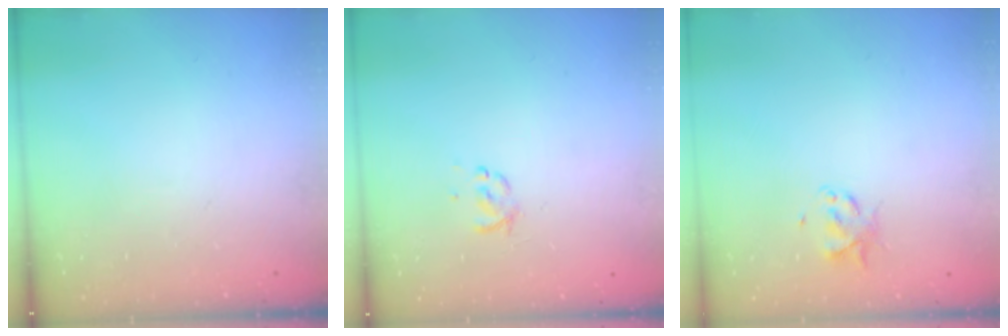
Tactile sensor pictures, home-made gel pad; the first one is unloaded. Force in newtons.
{"total": 0.9, "press": 0.9, "slide": 0.2}
{"total": 2.1, "press": 2.1, "slide": 0.4}